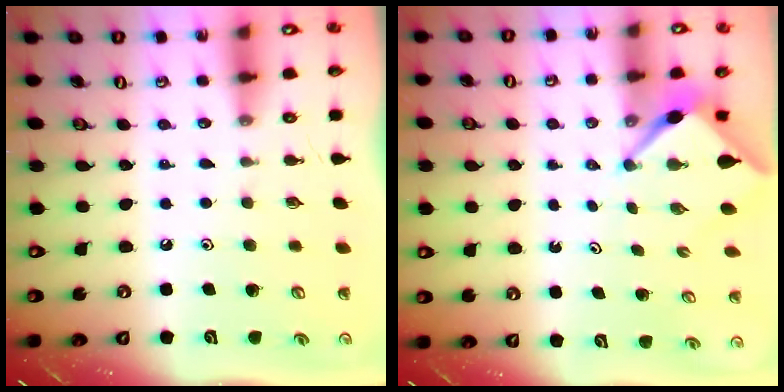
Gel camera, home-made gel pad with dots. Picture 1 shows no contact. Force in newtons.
{"total": 2.9, "press": 2.9, "slide": 0.4}